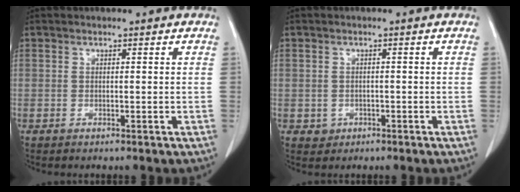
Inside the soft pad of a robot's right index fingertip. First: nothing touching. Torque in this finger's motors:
{"motor_torque": [-0.50, 0.16, -1.05, -0.21]}